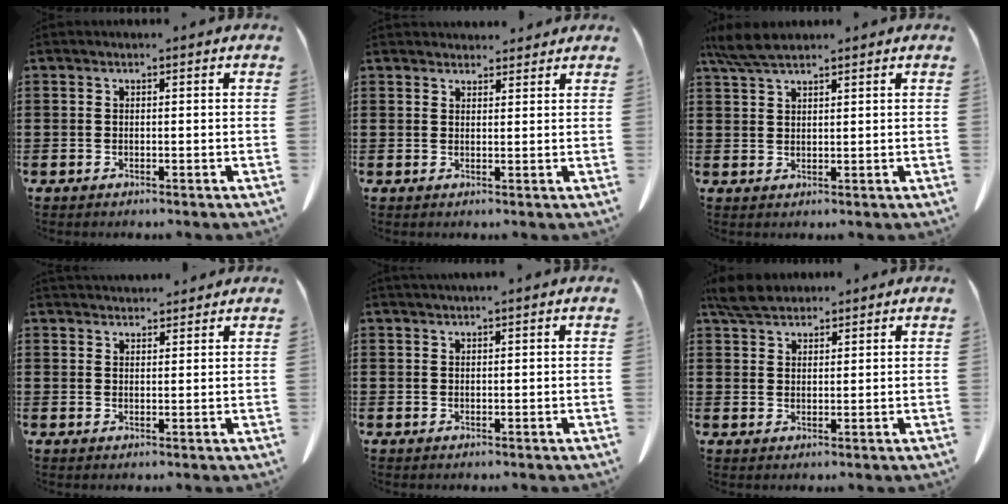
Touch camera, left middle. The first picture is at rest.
{"total": 2.4, "force": [2.4, 0.6, 0.0], "torque": [-0.006, -0.002, 0.046]}
{"total": 4.7, "force": [3.7, 0.9, 2.7], "torque": [-0.070, -0.003, 0.067]}
{"total": 2.7, "force": [2.6, 0.3, 0.0], "torque": [-0.006, -0.006, 0.050]}
{"total": 0.9, "force": [0.8, -0.1, 0.3], "torque": [-0.005, -0.002, 0.017]}
{"total": 4.4, "force": [3.8, 1.5, 1.6], "torque": [-0.041, 0.002, 0.071]}